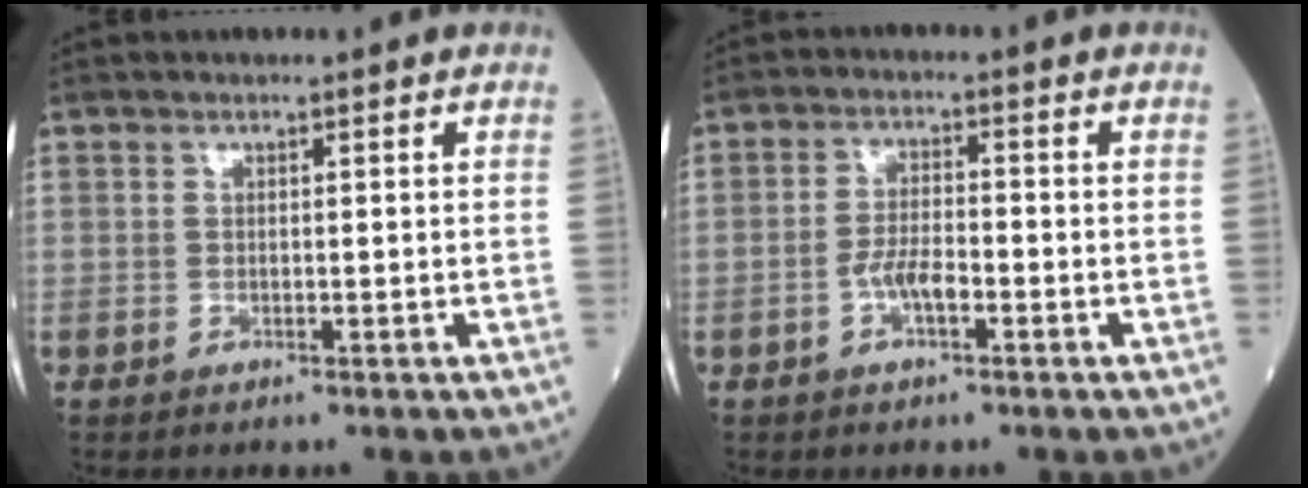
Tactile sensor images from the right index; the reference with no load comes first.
{"total": 3.9, "force": [-1.6, 1.2, 3.4], "torque": [-0.064, 0.008, -0.032]}